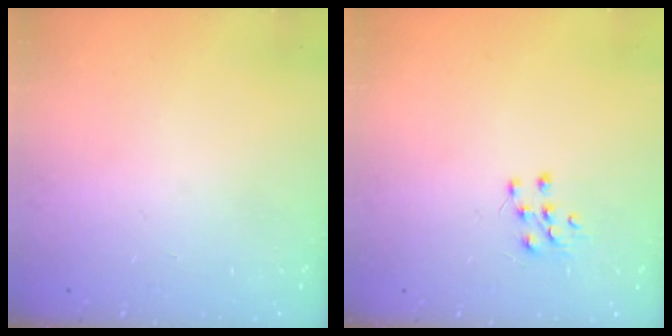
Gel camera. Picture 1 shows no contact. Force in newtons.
{"total": 6.3, "press": 6.3, "slide": 0.5}